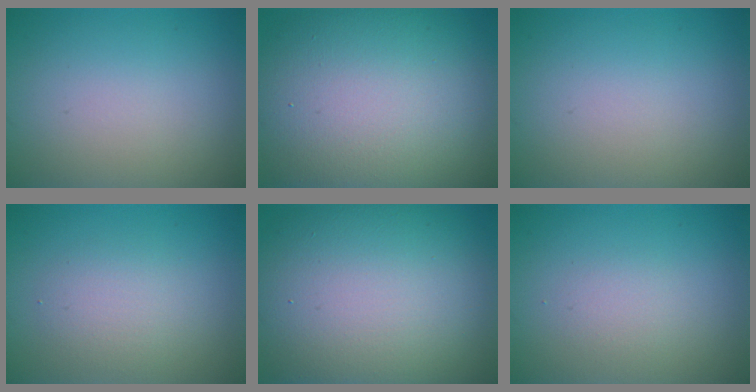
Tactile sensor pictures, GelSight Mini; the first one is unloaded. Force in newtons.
{"total": 15.8, "press": 15.8, "slide": 1.3}
{"total": 0.0}
{"total": 2.3, "press": 2.3, "slide": 0.2}
{"total": 15.4, "press": 15.4, "slide": 0.7}
{"total": 1.3, "press": 1.3, "slide": 0.1}